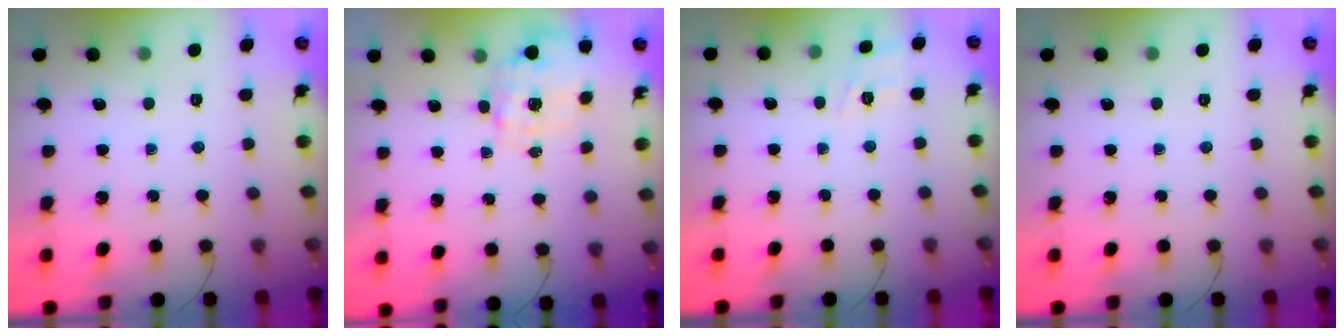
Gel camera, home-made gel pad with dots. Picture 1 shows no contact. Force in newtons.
{"total": 1.5, "press": 1.5, "slide": 0.5}
{"total": 9.0, "press": 8.9, "slide": 1.8}
{"total": 0.0}